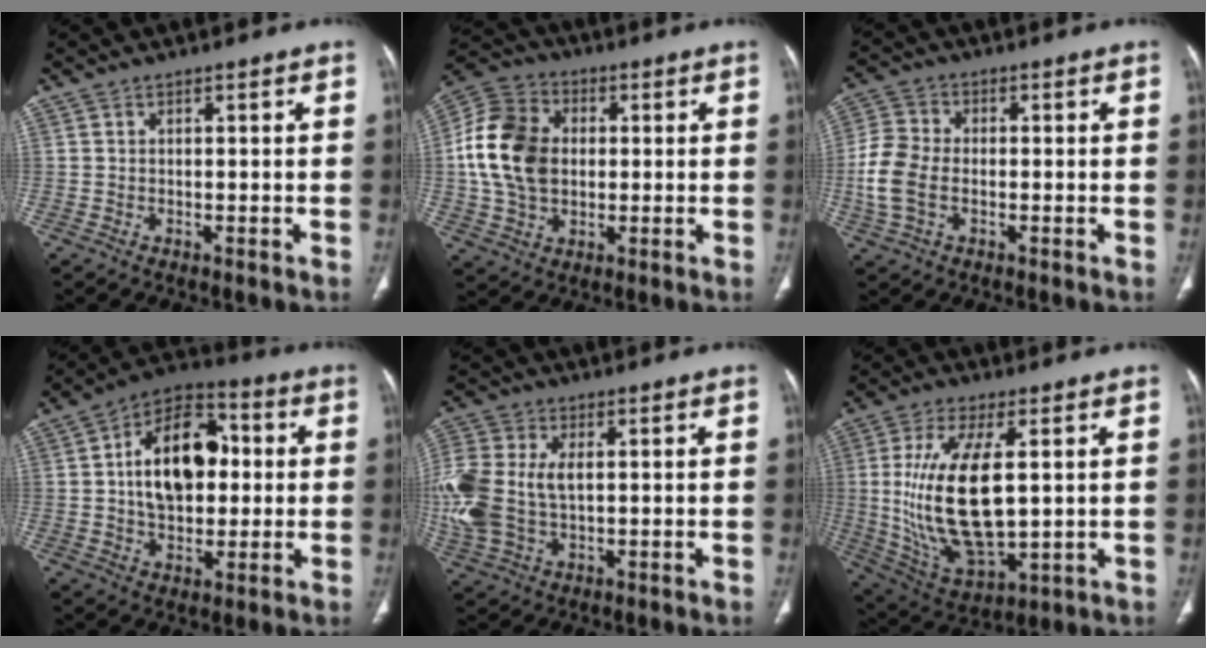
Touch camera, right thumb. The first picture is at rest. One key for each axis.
{"total": 15.6, "fx": 0.7, "fy": 11.6, "fz": 10.4, "tx": -0.186, "ty": 0.019, "tz": 0.011}
{"total": 8.5, "fx": -1.6, "fy": 5.5, "fz": 6.2, "tx": -0.148, "ty": 0.011, "tz": -0.035}
{"total": 17.7, "fx": 1.9, "fy": 11.4, "fz": 13.3, "tx": -0.179, "ty": 0.024, "tz": 0.026}
{"total": 16.8, "fx": 0.7, "fy": 10.9, "fz": 12.8, "tx": -0.330, "ty": 0.005, "tz": 0.021}
{"total": 19.7, "fx": 1.7, "fy": 8.9, "fz": 17.5, "tx": -0.343, "ty": -0.018, "tz": 0.049}